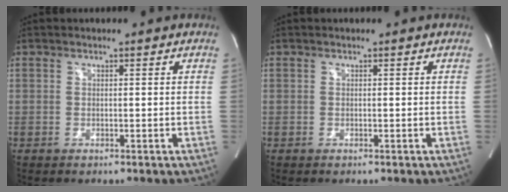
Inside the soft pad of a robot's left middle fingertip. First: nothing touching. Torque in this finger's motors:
{"motor_torque": [0.35, -0.36, -0.04, -0.07]}